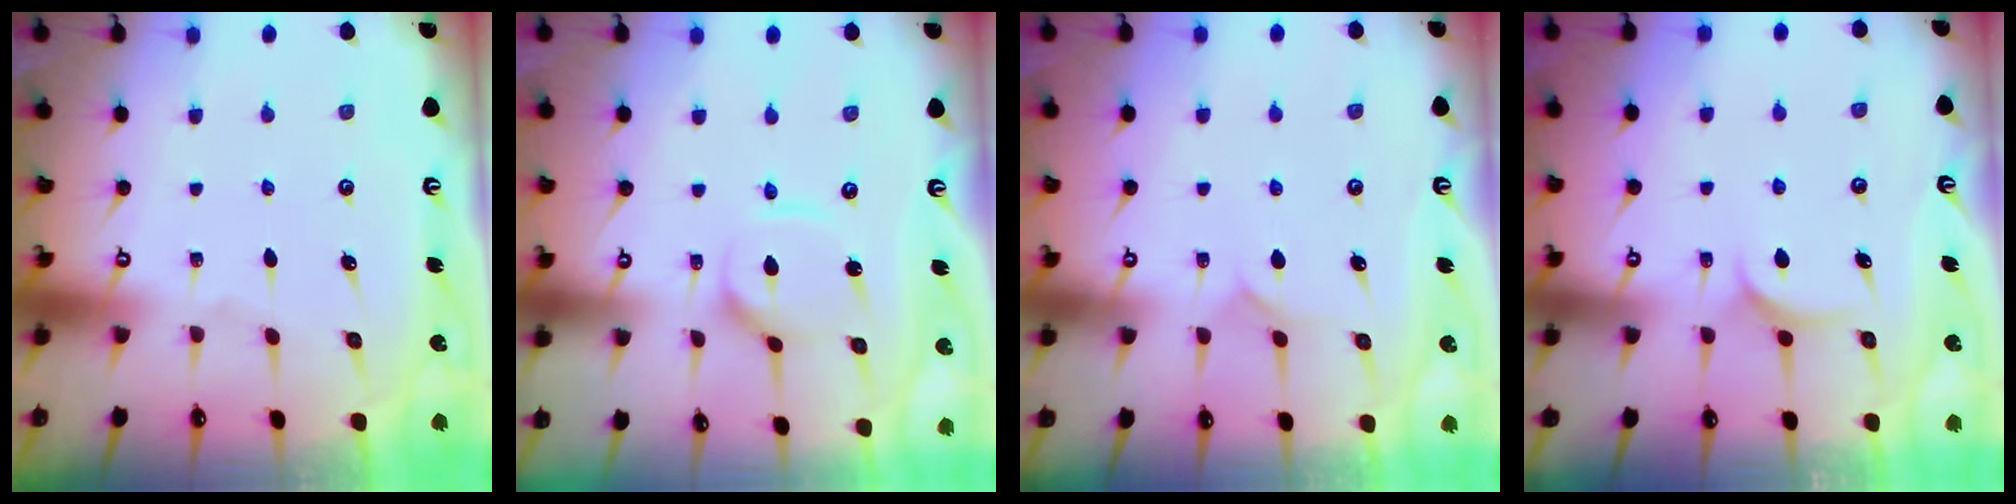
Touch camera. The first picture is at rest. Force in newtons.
{"total": 5.6, "press": 5.6, "slide": 0.4}
{"total": 5.7, "press": 5.7, "slide": 0.4}
{"total": 6.7, "press": 6.7, "slide": 0.2}